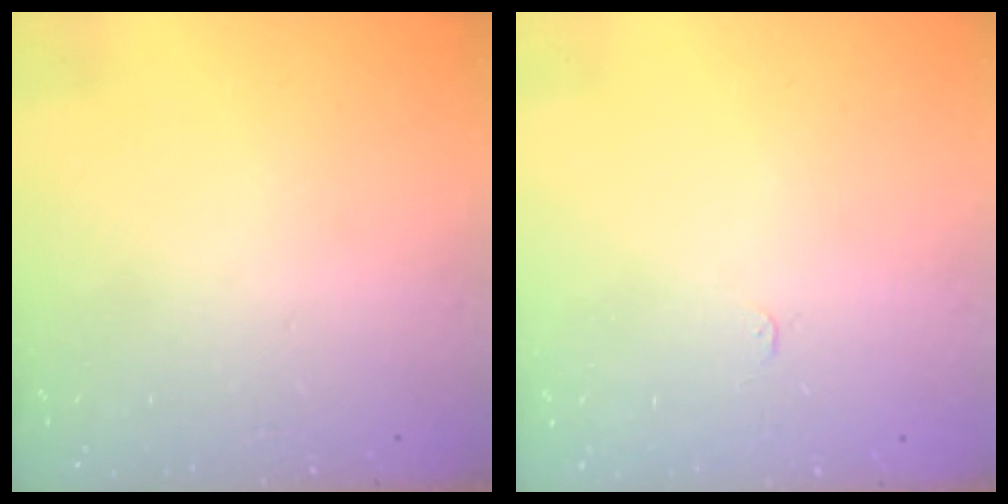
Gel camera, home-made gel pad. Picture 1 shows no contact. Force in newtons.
{"total": 2.4, "press": 2.4, "slide": 0.3}